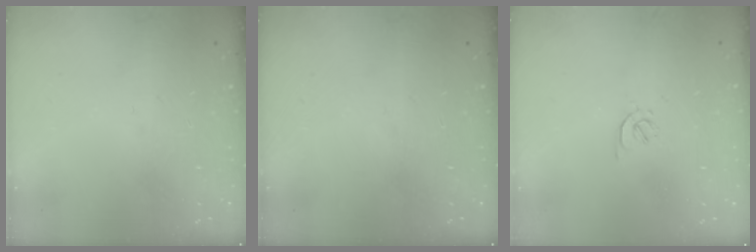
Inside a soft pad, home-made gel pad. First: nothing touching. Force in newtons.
{"total": 0.0}
{"total": 1.6, "press": 1.6, "slide": 0.4}